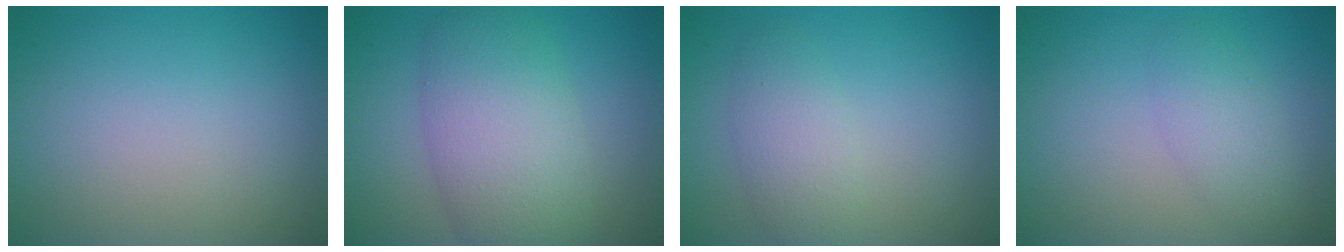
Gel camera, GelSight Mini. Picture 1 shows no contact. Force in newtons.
{"total": 7.6, "press": 7.6, "slide": 0.2}
{"total": 2.8, "press": 2.8, "slide": 0.1}
{"total": 2.4, "press": 2.4, "slide": 0.2}